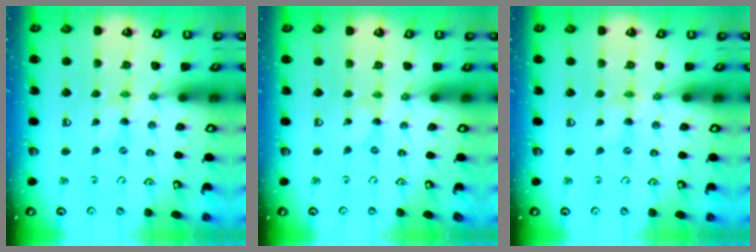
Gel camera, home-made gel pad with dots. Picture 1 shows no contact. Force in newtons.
{"total": 0.0}
{"total": 1.7, "press": 1.7, "slide": 0.2}